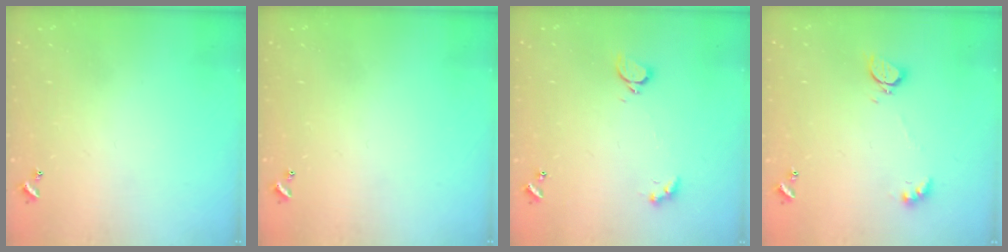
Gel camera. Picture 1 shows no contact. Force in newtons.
{"total": 0.0}
{"total": 2.9, "press": 2.9, "slide": 0.6}
{"total": 2.3, "press": 2.3, "slide": 0.5}